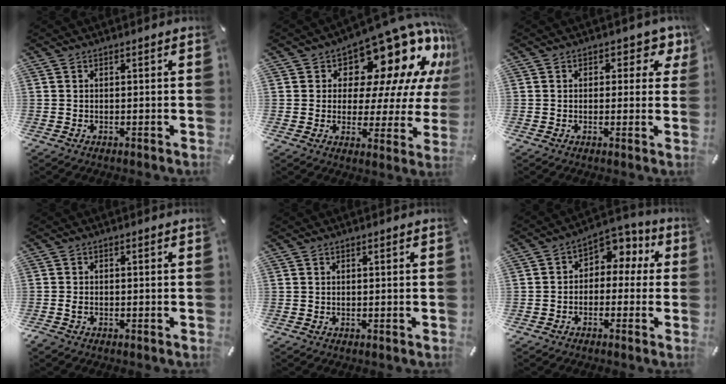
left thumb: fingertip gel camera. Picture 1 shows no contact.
{"total": 19.1, "force": [11.2, 10.2, 11.5], "torque": [-0.148, -0.091, 0.184]}
{"total": 4.0, "force": [1.6, 3.0, 2.2], "torque": [-0.013, -0.002, 0.018]}
{"total": 1.1, "force": [-0.8, 0.7, 0.4], "torque": [-0.011, 0.002, -0.016]}
{"total": 0.0}
{"total": 5.9, "force": [0.4, 5.2, 2.7], "torque": [-0.044, 0.000, 0.004]}